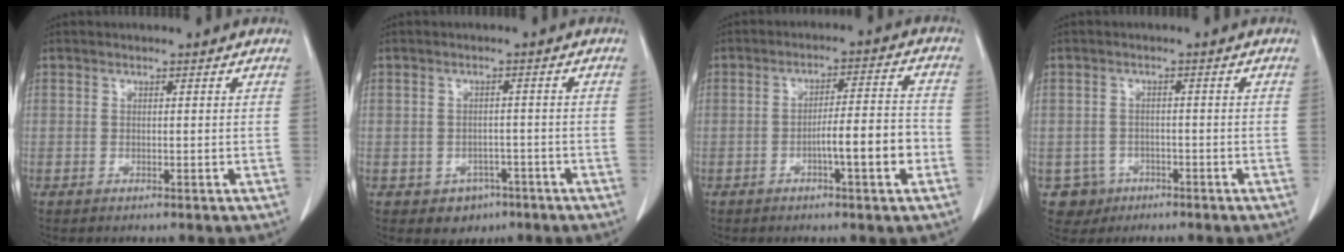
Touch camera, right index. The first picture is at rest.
{"total": 3.7, "force": [-2.1, 3.0, 1.0], "torque": [-0.005, 0.010, -0.018]}
{"total": 7.8, "force": [-2.7, 0.6, 7.3], "torque": [-0.111, 0.014, -0.041]}
{"total": 4.0, "force": [-1.8, 3.6, -0.2], "torque": [0.005, 0.011, -0.027]}